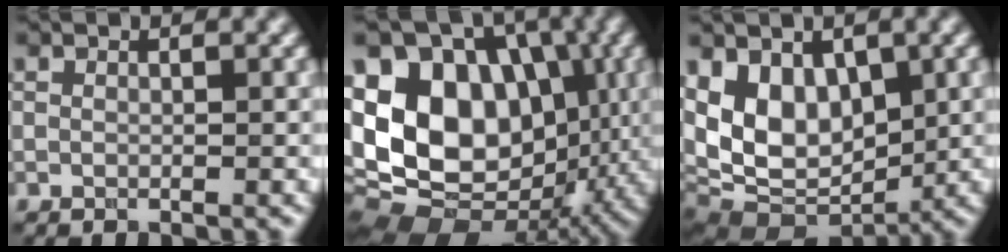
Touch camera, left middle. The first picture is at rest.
{"total": 14.8, "force": [0.7, 11.0, 9.8], "torque": [-0.180, 0.013, -0.001]}
{"total": 9.1, "force": [1.5, 5.9, 6.8], "torque": [-0.108, -0.006, 0.030]}